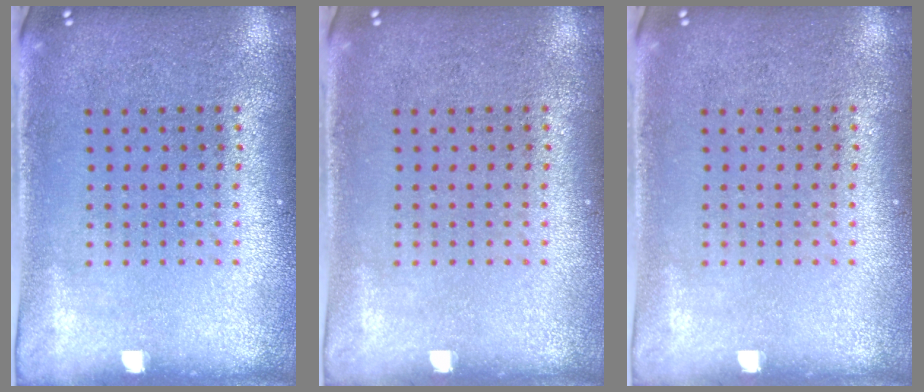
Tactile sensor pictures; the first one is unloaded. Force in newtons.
{"total": 0.0}
{"total": 0.0}